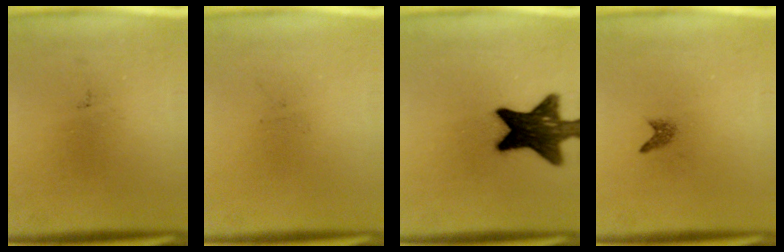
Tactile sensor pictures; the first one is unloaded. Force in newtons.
{"total": 0.0}
{"total": 14.5}
{"total": 0.9}